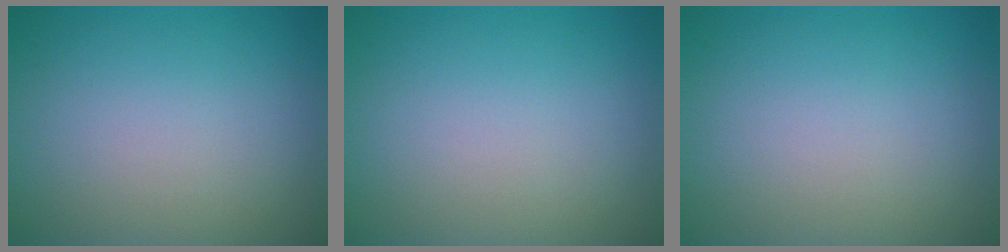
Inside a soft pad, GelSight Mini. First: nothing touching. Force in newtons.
{"total": 0.0}
{"total": 0.0}